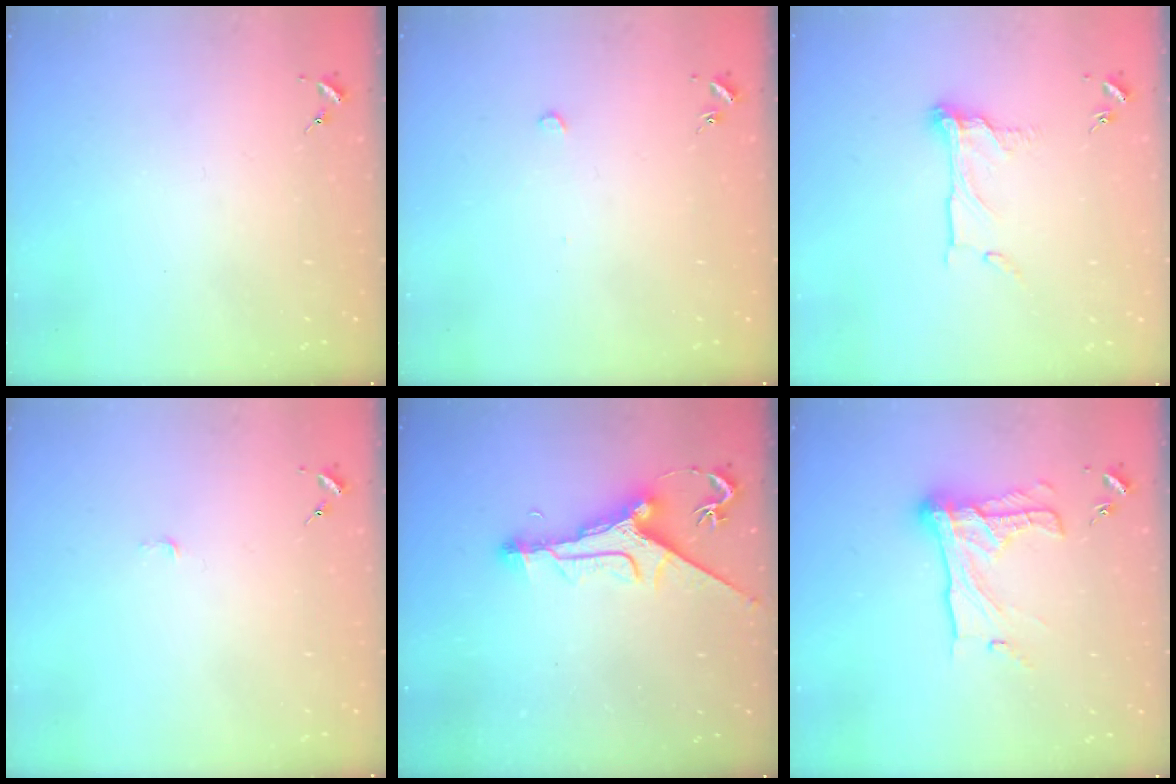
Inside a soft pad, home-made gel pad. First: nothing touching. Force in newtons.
{"total": 2.7, "press": 2.6, "slide": 0.3}
{"total": 10.2, "press": 10.2, "slide": 0.7}
{"total": 2.3, "press": 2.3, "slide": 0.3}
{"total": 12.2, "press": 12.2, "slide": 0.8}
{"total": 17.9, "press": 17.9, "slide": 1.4}